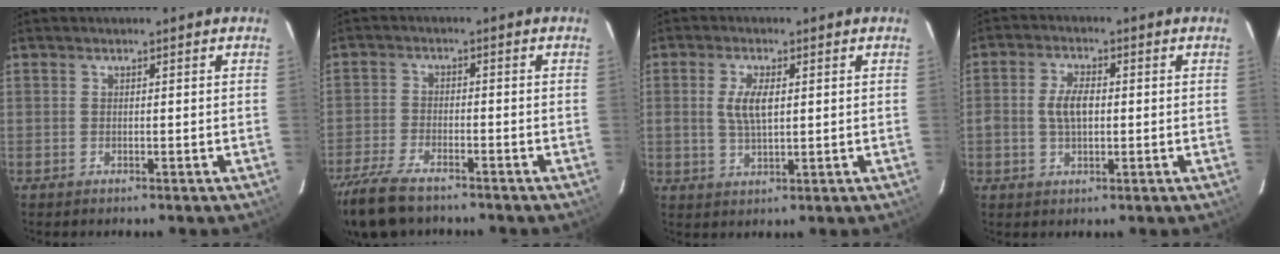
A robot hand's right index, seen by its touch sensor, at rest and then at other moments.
{"total": 12.6, "force": [-9.9, 4.3, 6.3], "torque": [-0.159, -0.027, -0.186]}
{"total": 5.4, "force": [0.9, 2.2, 4.8], "torque": [-0.095, 0.001, 0.019]}
{"total": 5.3, "force": [-0.1, 2.8, 4.4], "torque": [-0.088, 0.007, 0.001]}